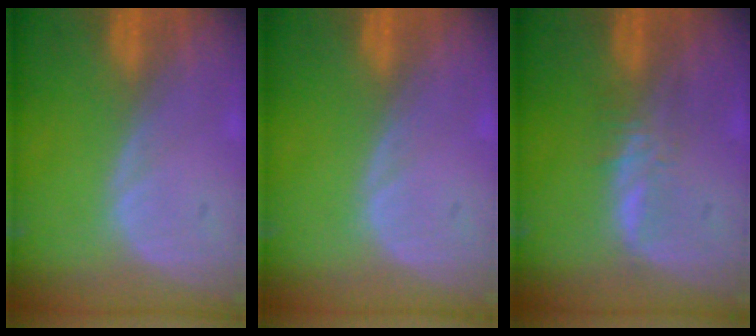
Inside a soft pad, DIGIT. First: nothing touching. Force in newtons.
{"total": 0.0}
{"total": 2.4, "press": 2.4, "slide": 0.2}